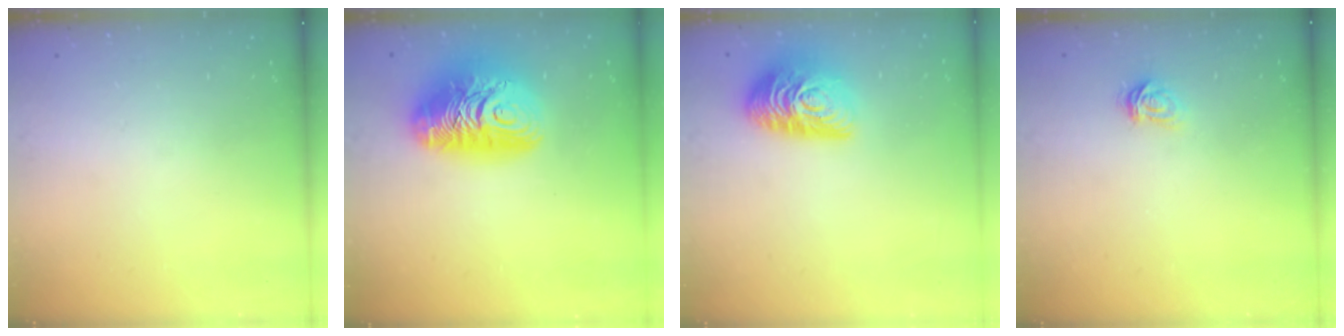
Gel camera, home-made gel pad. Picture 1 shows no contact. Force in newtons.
{"total": 18.0, "press": 17.9, "slide": 1.4}
{"total": 14.7, "press": 14.7, "slide": 0.8}
{"total": 3.3, "press": 3.2, "slide": 0.3}